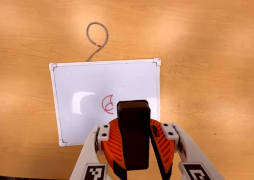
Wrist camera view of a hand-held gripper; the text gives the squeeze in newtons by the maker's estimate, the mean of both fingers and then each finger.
{"total": 10.9, "left": 11.3, "right": 10.4}